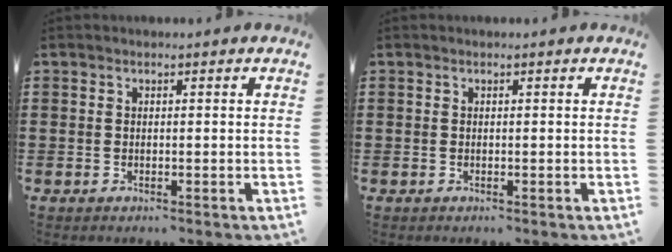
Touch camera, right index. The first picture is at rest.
{"total": 0.0}